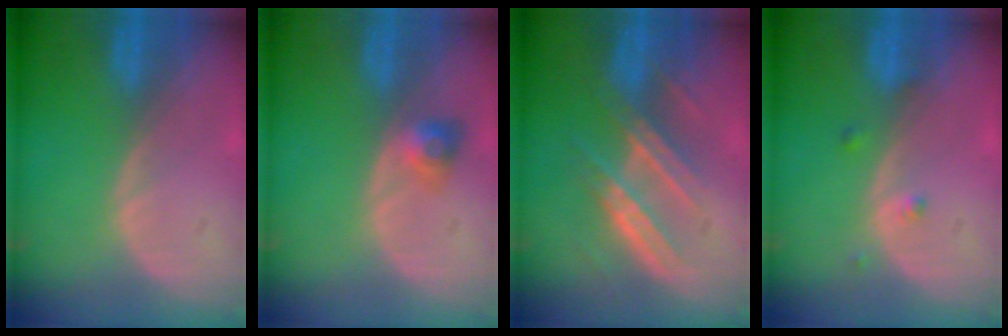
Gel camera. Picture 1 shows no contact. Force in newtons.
{"total": 3.0, "press": 2.7, "slide": 1.4}
{"total": 7.3, "press": 7.0, "slide": 1.9}
{"total": 1.3, "press": 1.3, "slide": 0.0}